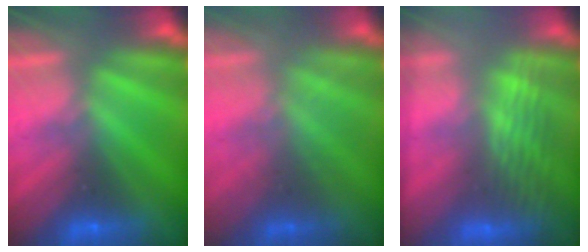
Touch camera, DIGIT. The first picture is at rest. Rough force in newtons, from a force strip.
{"total": 1.8}
{"total": 2.8}